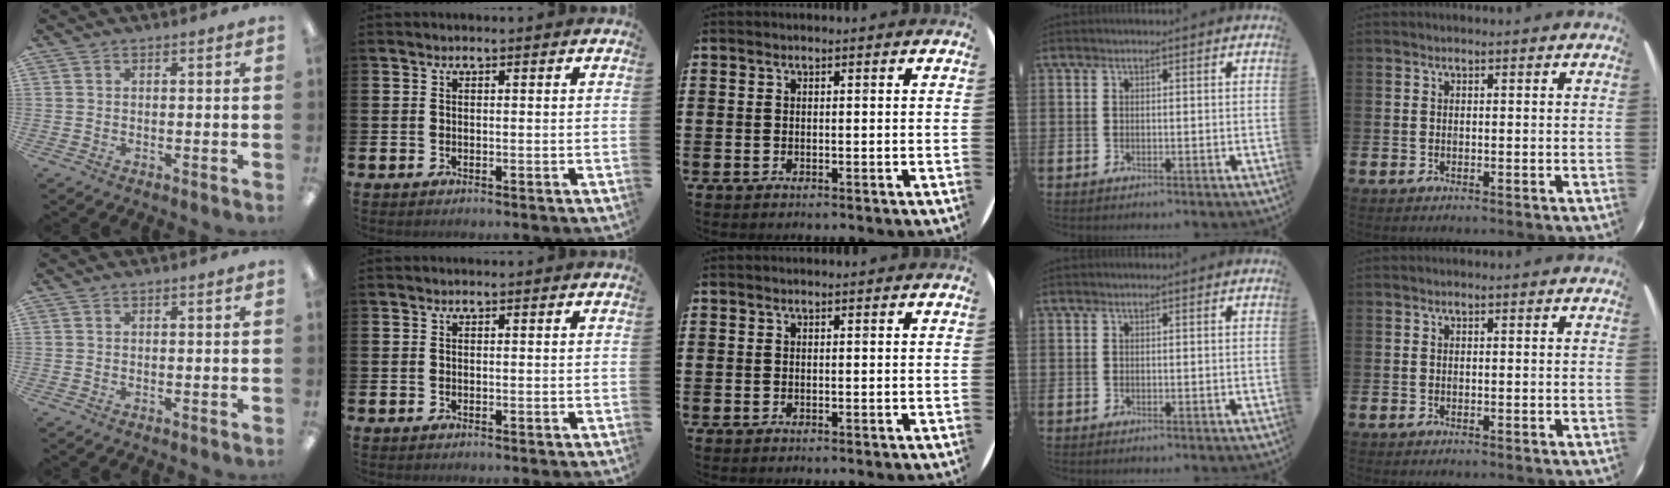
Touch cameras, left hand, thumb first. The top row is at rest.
{}